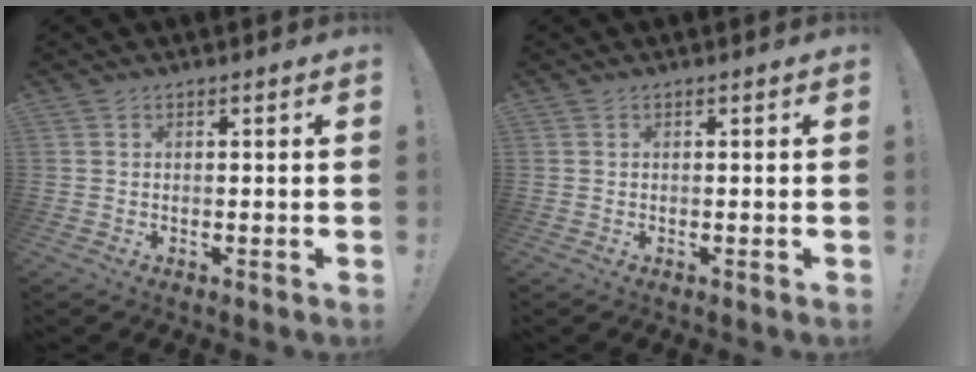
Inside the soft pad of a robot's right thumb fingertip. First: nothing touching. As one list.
[{"total": 0.0}]